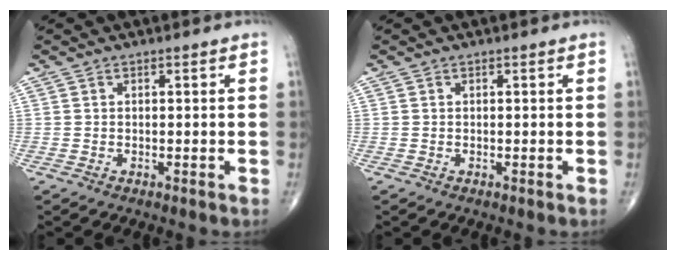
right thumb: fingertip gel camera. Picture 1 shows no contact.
{"total": 0.0}